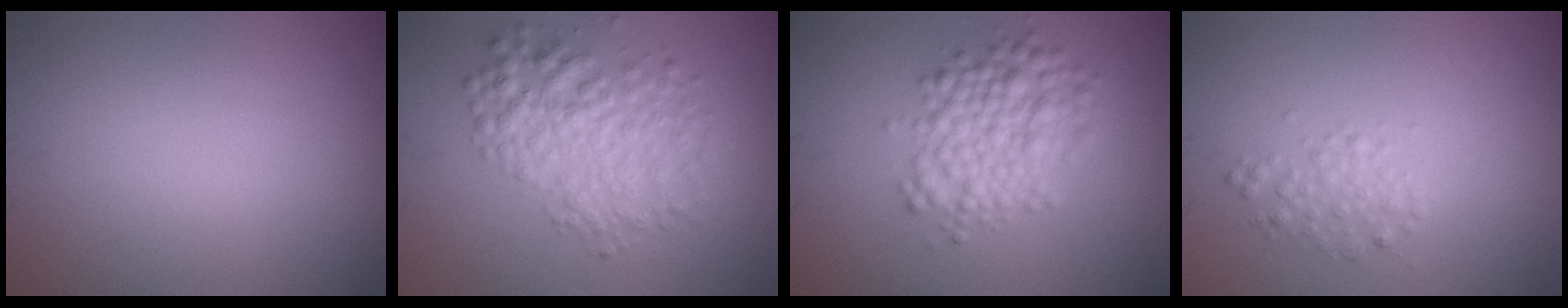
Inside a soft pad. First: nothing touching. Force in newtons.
{"total": 4.8, "press": 4.8, "slide": 0.1}
{"total": 4.6, "press": 4.6, "slide": 0.1}
{"total": 1.7, "press": 1.7, "slide": 0.0}